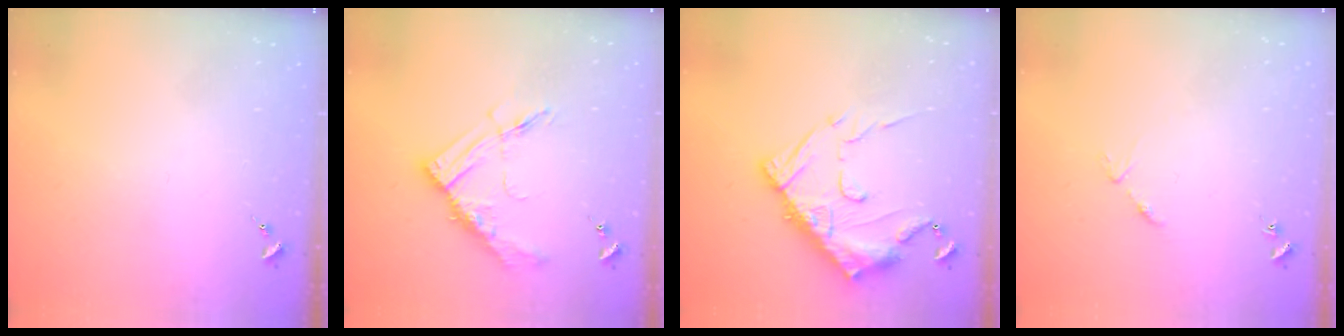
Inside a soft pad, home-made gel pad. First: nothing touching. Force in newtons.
{"total": 12.4, "press": 12.4, "slide": 0.9}
{"total": 17.5, "press": 17.5, "slide": 1.6}
{"total": 3.8, "press": 3.8, "slide": 0.5}